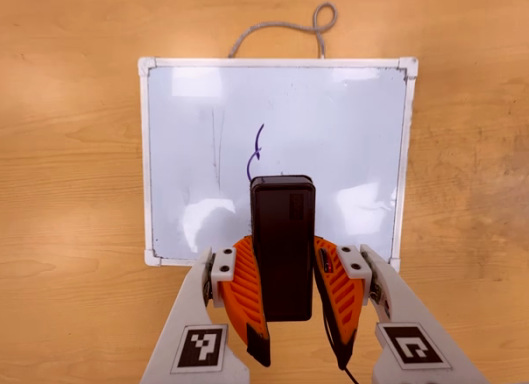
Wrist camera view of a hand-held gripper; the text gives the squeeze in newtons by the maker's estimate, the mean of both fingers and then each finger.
{"total": 7.7, "left": 6.1, "right": 9.2}